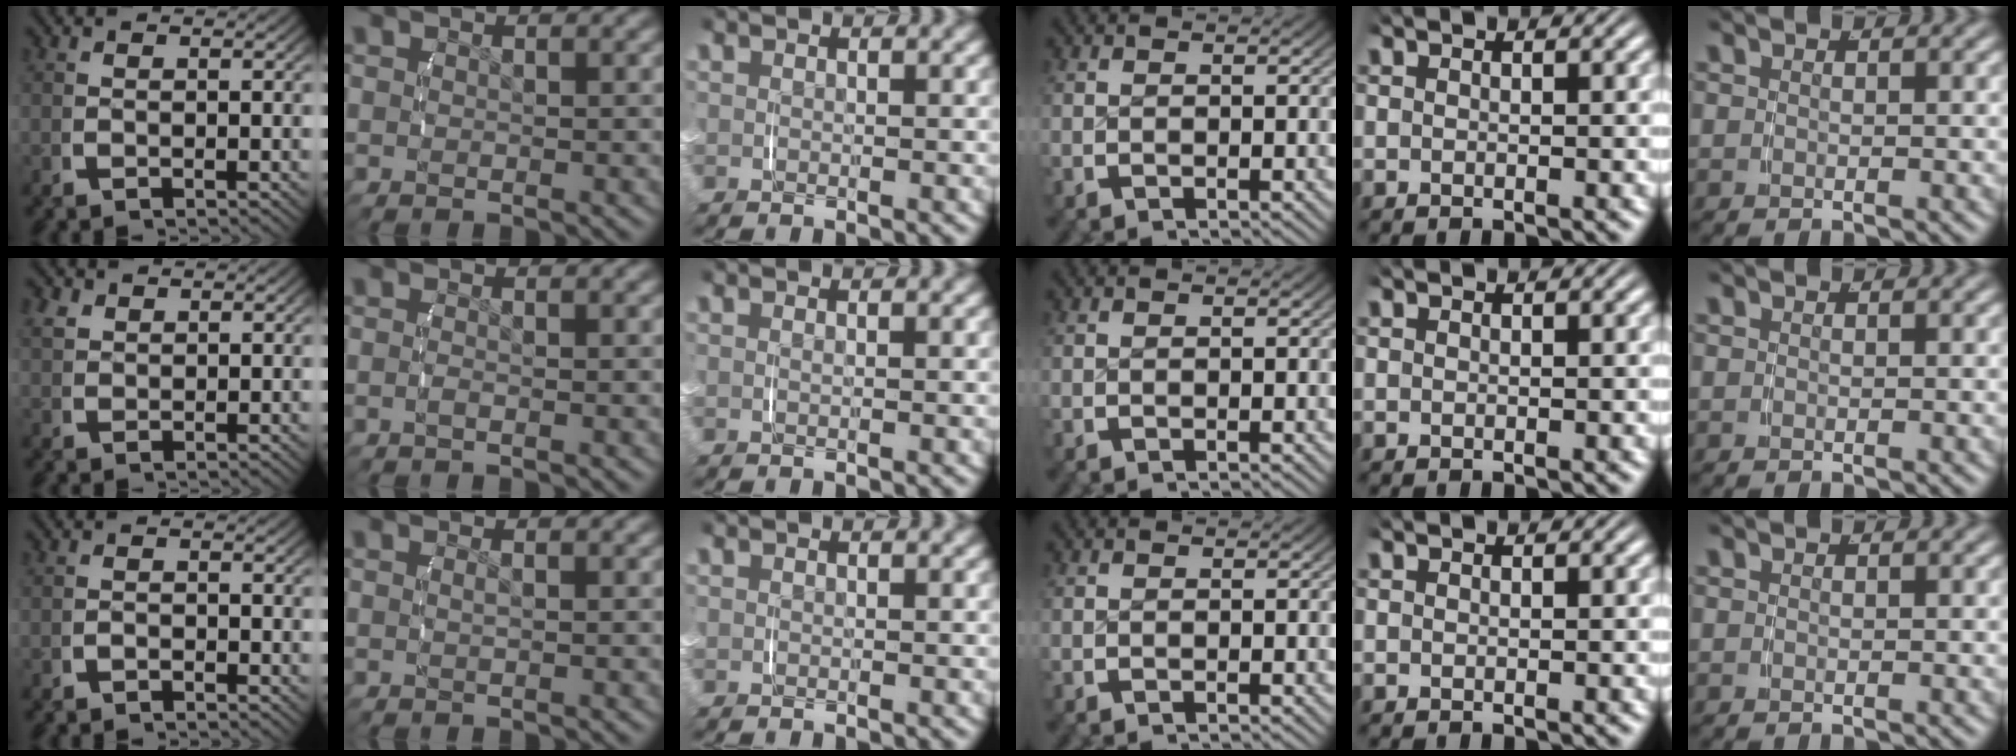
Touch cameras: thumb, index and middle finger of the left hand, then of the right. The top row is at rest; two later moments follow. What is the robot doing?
{"motion": "lift_and_place", "object": "small bumper sticker"}